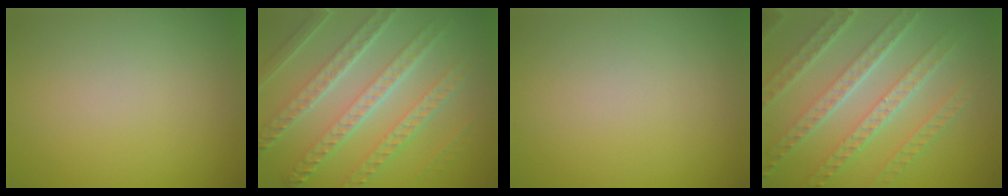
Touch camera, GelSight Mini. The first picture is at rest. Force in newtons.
{"total": 8.7, "press": 6.2, "slide": 6.0}
{"total": 0.0}
{"total": 8.3, "press": 5.8, "slide": 5.9}